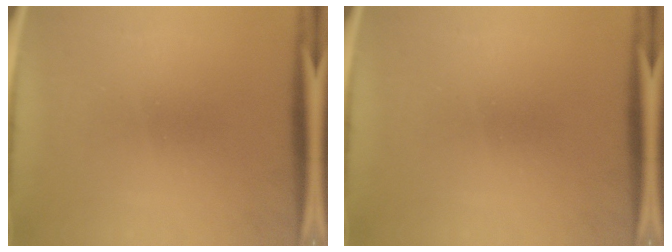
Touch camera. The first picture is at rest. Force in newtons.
{"total": 0.0}